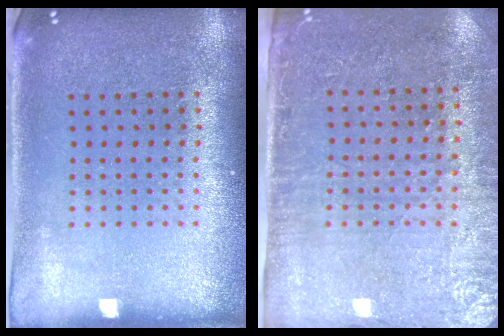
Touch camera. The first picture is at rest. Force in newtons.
{"total": 3.0, "press": 2.6, "slide": 1.4}